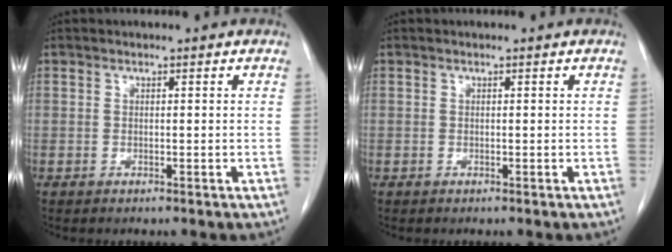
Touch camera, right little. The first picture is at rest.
{"total": 0.0}